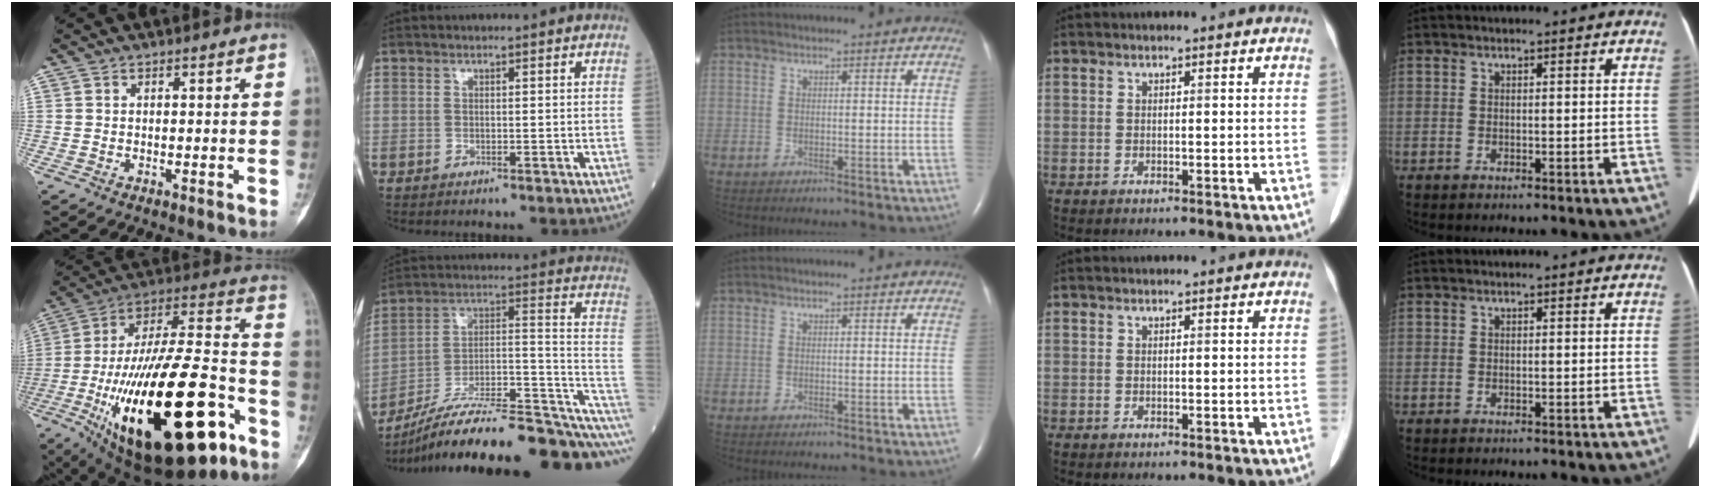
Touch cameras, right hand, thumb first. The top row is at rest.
{"thumb": {"total": 39.1, "force": [-15.1, 15.1, 32.8], "torque": [-0.564, 0.046, -0.231]}, "index": {"total": 25.2, "force": [-16.0, 5.8, 18.5], "torque": [-0.221, 0.044, -0.249]}}